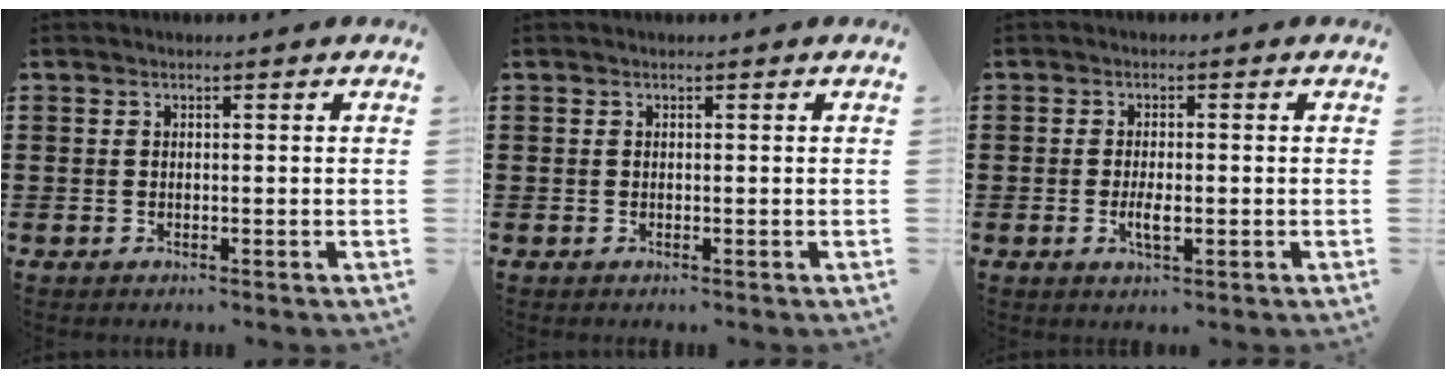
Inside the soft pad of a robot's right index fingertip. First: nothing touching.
{"total": 0.0}
{"total": 3.1, "force": [-0.8, 0.9, 2.9], "torque": [-0.057, -0.004, -0.015]}